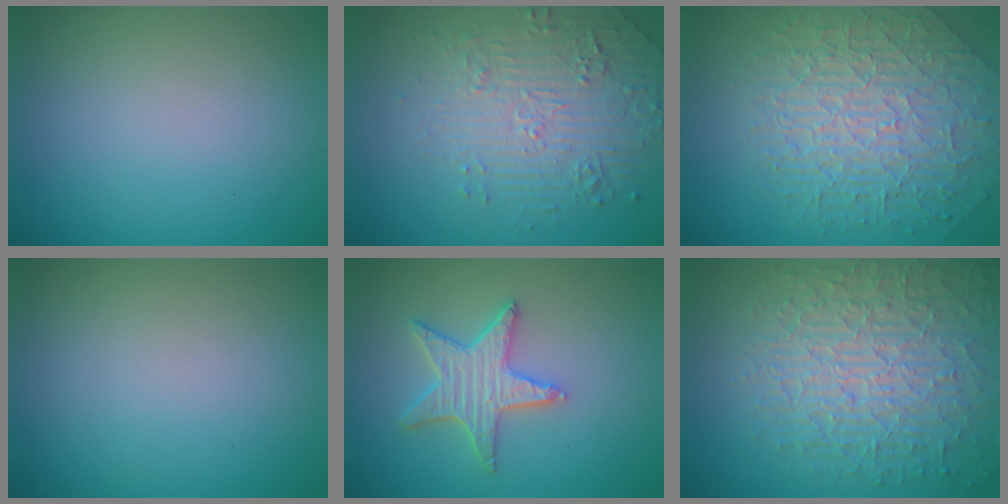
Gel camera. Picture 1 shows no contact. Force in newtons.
{"total": 4.8, "press": 3.7, "slide": 3.1}
{"total": 6.4, "press": 5.4, "slide": 3.4}
{"total": 0.0}
{"total": 3.9, "press": 3.5, "slide": 1.6}
{"total": 8.8, "press": 6.1, "slide": 6.3}